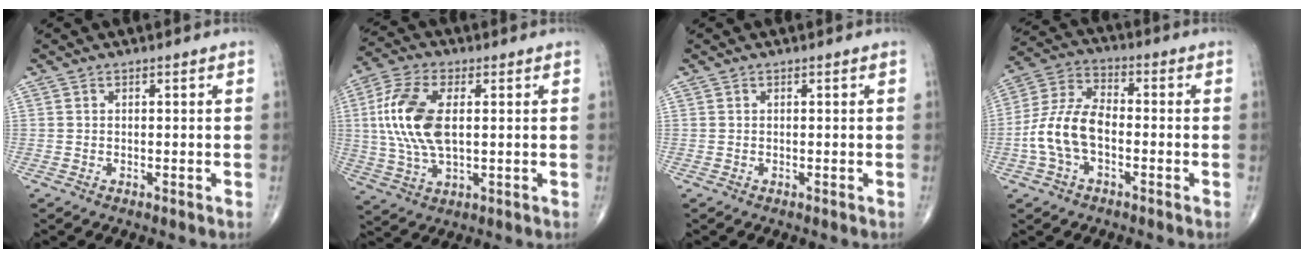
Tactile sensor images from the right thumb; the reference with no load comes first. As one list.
[{"total": 13.9, "force": [1.7, 7.0, 11.9], "torque": [-0.260, 0.003, 0.032]}, {"total": 0.0}, {"total": 11.1, "force": [-2.6, 6.3, 8.8], "torque": [-0.183, 0.036, -0.057]}]